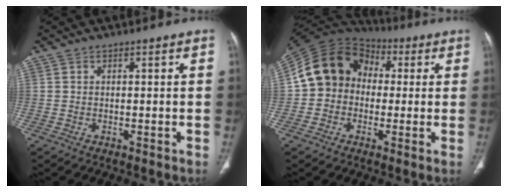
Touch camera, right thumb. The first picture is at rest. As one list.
[{"total": 13.8, "force": [0.6, 11.8, 7.2], "torque": [-0.109, 0.038, -0.003]}]